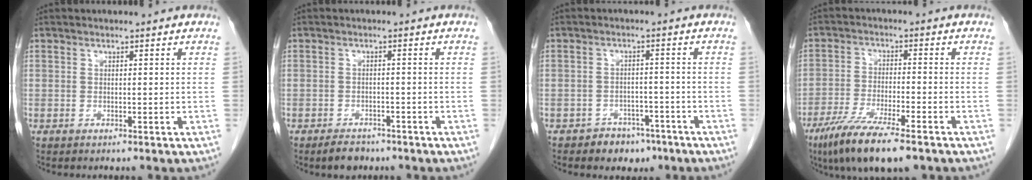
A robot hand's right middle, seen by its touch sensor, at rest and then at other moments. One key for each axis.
{"total": 3.2, "fx": -2.5, "fy": 1.7, "fz": 1.1, "tx": -0.021, "ty": 0.001, "tz": -0.034}
{"total": 4.7, "fx": -3.3, "fy": 3.1, "fz": 1.1, "tx": -0.014, "ty": 0.010, "tz": -0.045}
{"total": 11.5, "fx": -7.9, "fy": 1.7, "fz": 8.2, "tx": -0.145, "ty": -0.028, "tz": -0.131}